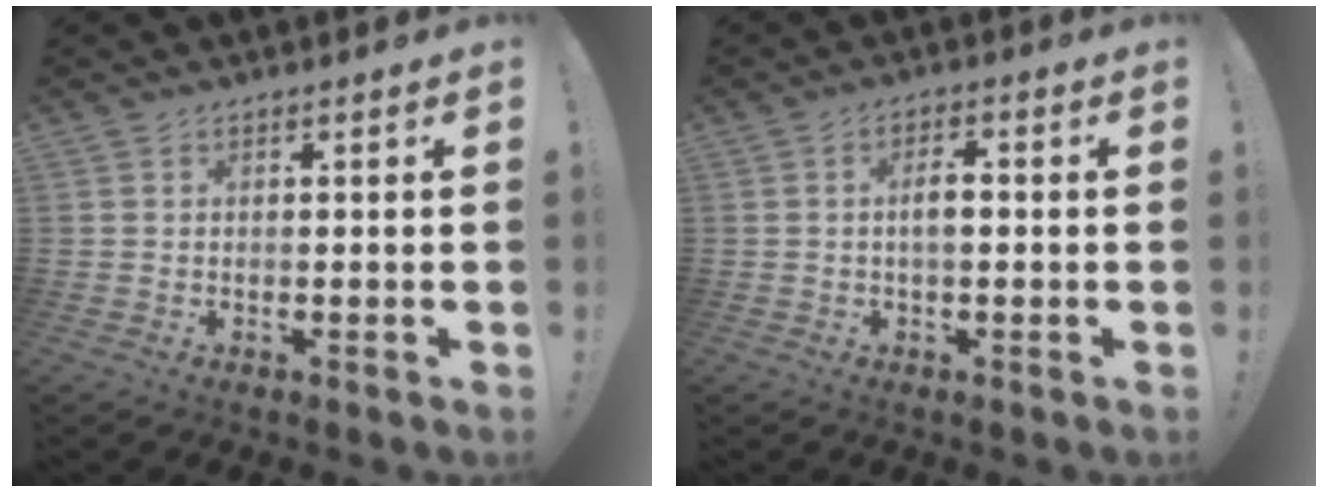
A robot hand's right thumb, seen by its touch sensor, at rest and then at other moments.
{"total": 4.3, "force": [-0.3, 1.9, 3.8], "torque": [-0.062, 0.009, -0.008]}